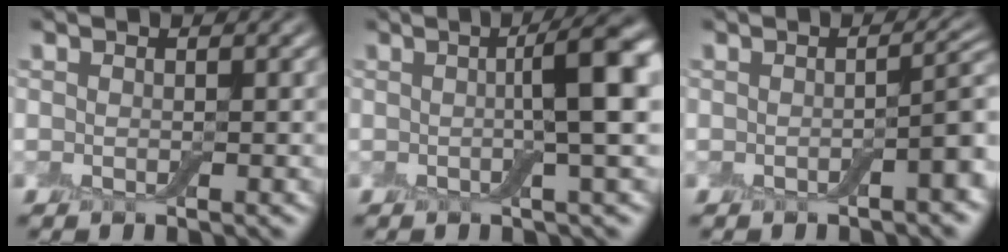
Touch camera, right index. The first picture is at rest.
{"total": 6.4, "force": [0.7, 1.1, 6.3], "torque": [-0.077, 0.014, 0.005]}
{"total": 2.3, "force": [-0.8, 0.4, 2.1], "torque": [-0.030, 0.010, -0.013]}